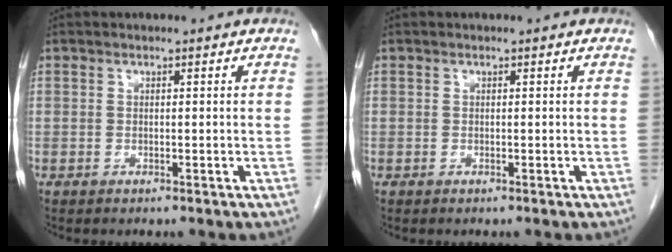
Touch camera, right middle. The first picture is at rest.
{"total": 0.0}